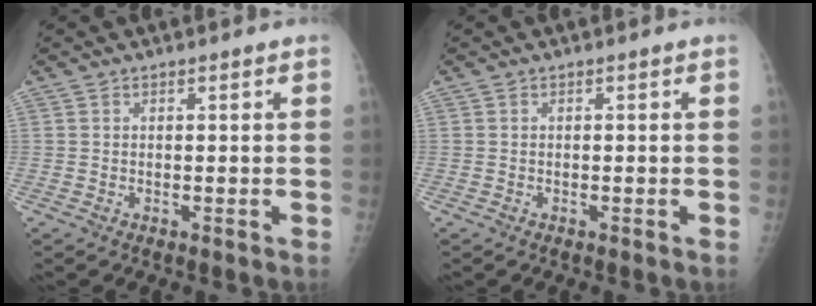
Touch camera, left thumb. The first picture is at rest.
{"total": 0.0}